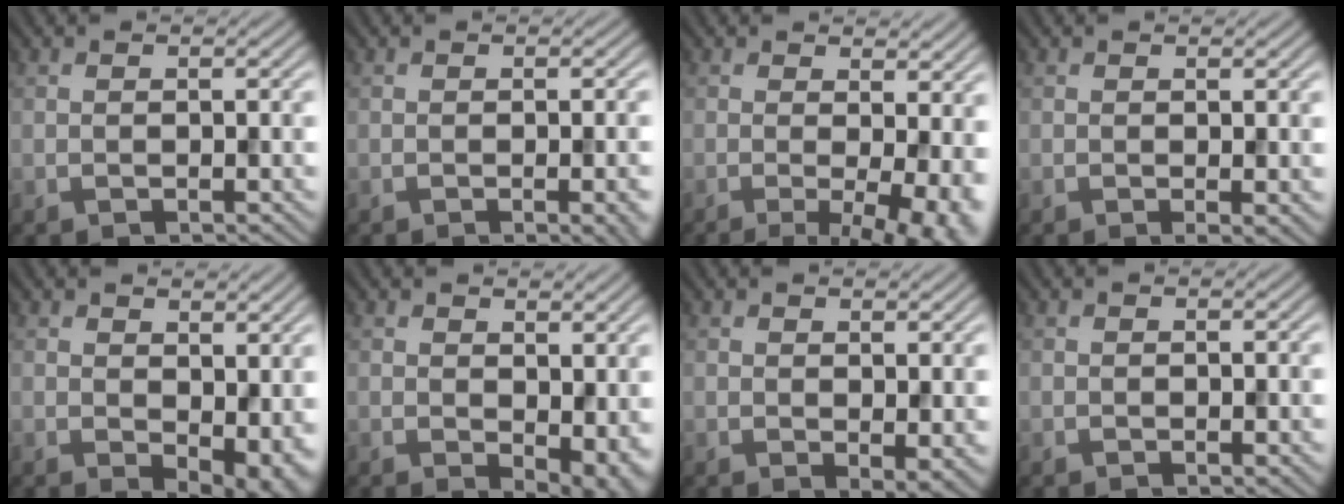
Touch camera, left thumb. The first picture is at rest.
{"total": 3.2, "force": [-1.0, 0.7, 3.0], "torque": [-0.035, 0.001, -0.013]}
{"total": 9.3, "force": [-1.4, 2.8, 8.8], "torque": [-0.113, -0.003, -0.014]}
{"total": 1.3, "force": [0.2, 0.2, 1.2], "torque": [-0.017, -0.007, 0.002]}
{"total": 6.8, "force": [0.3, 4.0, 5.5], "torque": [-0.074, -0.020, 0.017]}
{"total": 5.6, "force": [0.1, 3.2, 4.6], "torque": [-0.066, -0.017, 0.012]}
{"total": 2.6, "force": [0.8, 1.0, 2.3], "torque": [-0.037, -0.008, 0.017]}
{"total": 0.0}